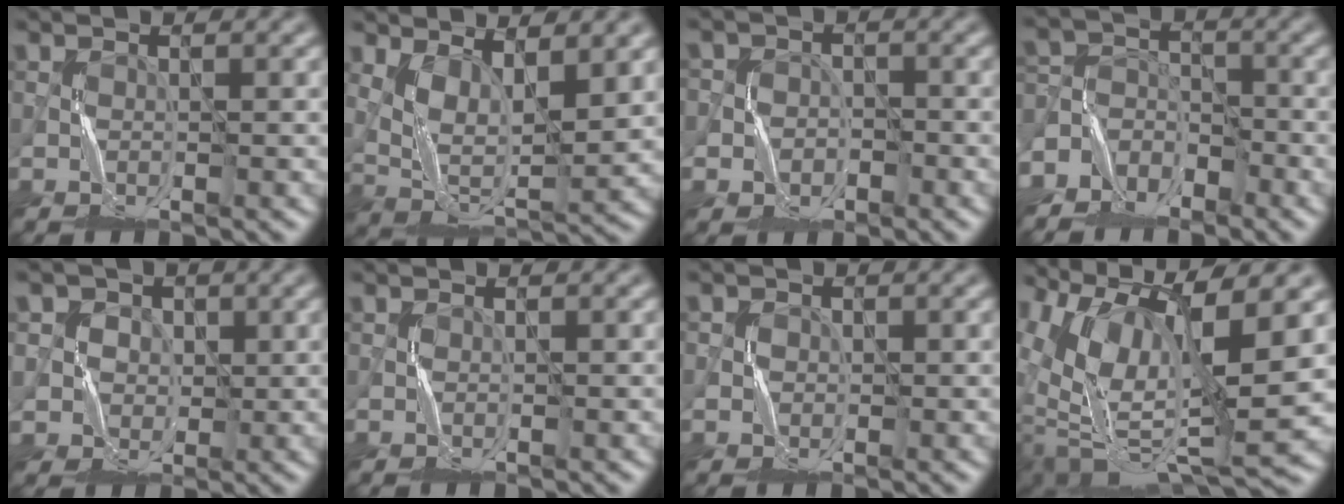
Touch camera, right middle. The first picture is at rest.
{"total": 6.2, "force": [2.6, 2.5, 5.1], "torque": [-0.104, -0.005, 0.057]}
{"total": 3.7, "force": [-1.1, 3.5, 0.1], "torque": [0.012, 0.019, -0.047]}
{"total": 5.0, "force": [-4.1, 2.8, 0.3], "torque": [0.015, 0.008, -0.082]}
{"total": 4.9, "force": [1.8, 4.4, 0.9], "torque": [-0.025, 0.009, 0.029]}
{"total": 0.0}
{"total": 1.3, "force": [0.1, 1.3, -0.1], "torque": [-0.002, 0.000, 0.001]}
{"total": 12.9, "force": [3.0, 4.7, 11.7], "torque": [-0.221, 0.003, 0.069]}